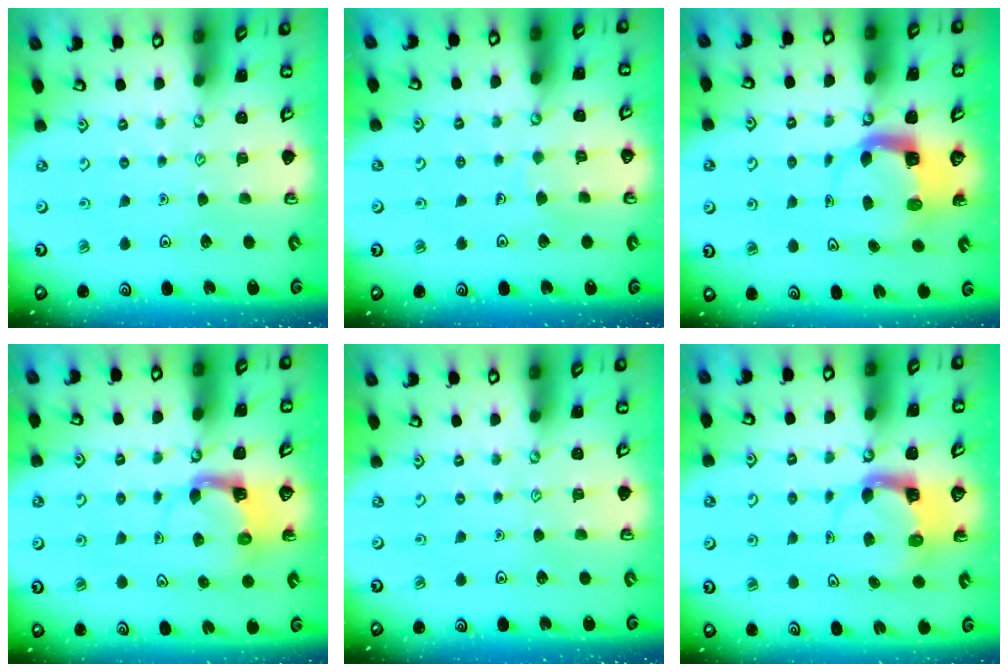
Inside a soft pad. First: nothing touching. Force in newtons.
{"total": 3.8, "press": 3.7, "slide": 0.3}
{"total": 5.2, "press": 5.1, "slide": 0.7}
{"total": 3.9, "press": 3.8, "slide": 0.7}
{"total": 0.0}
{"total": 3.7, "press": 3.7, "slide": 0.5}